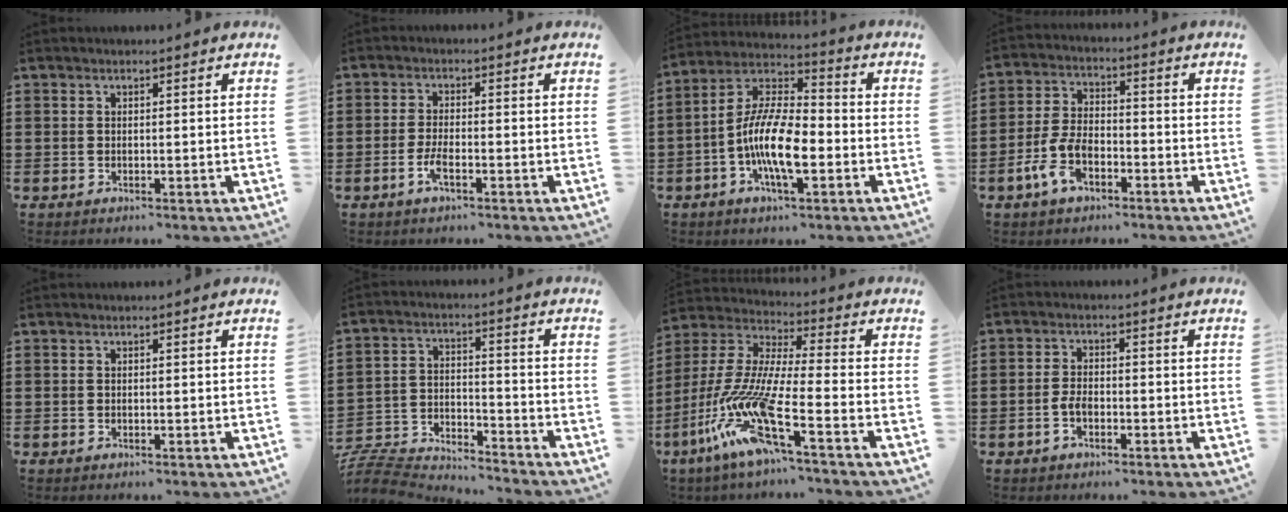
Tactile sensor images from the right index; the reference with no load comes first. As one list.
[{"total": 3.1, "force": [-1.5, 0.6, 2.6], "torque": [-0.060, -0.007, -0.030]}, {"total": 12.0, "force": [-3.8, 4.5, 10.4], "torque": [-0.227, -0.002, -0.073]}, {"total": 7.1, "force": [-3.6, 3.7, 4.8], "torque": [-0.124, 0.000, -0.073]}, {"total": 0.0}, {"total": 7.2, "force": [-7.1, 1.0, 0.8], "torque": [-0.040, 0.000, -0.149]}, {"total": 14.1, "force": [-8.4, 1.8, 11.1], "torque": [-0.262, -0.025, -0.170]}, {"total": 2.7, "force": [-1.3, 1.2, 2.1], "torque": [-0.057, -0.005, -0.027]}]